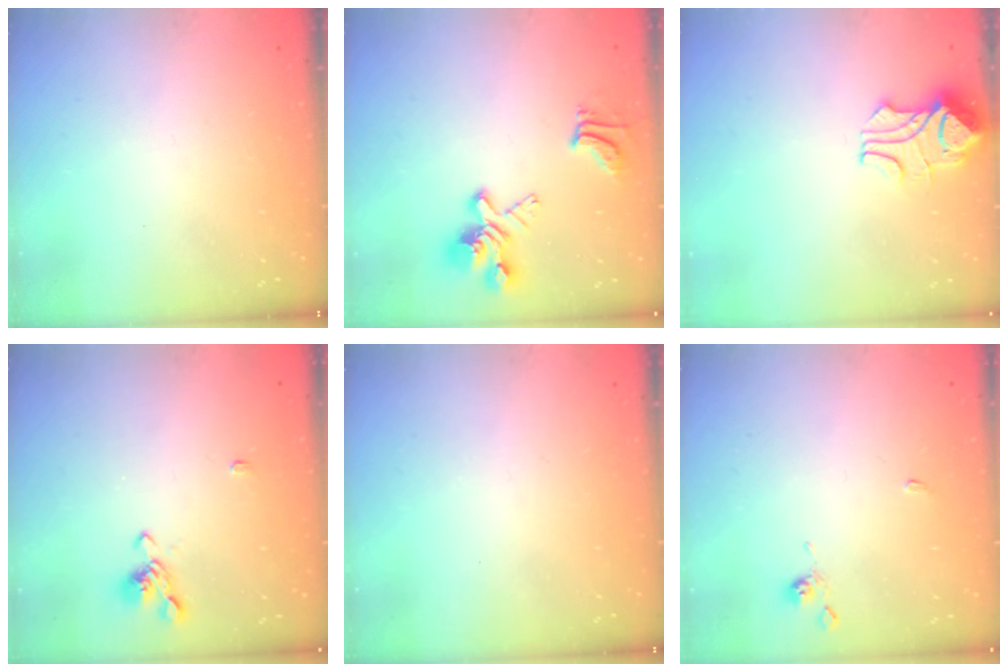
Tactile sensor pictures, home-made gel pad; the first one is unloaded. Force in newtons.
{"total": 6.1, "press": 5.9, "slide": 1.7}
{"total": 3.5, "press": 3.4, "slide": 1.1}
{"total": 1.1, "press": 0.7, "slide": 0.9}
{"total": 0.0}
{"total": 1.3, "press": 1.3, "slide": 0.3}